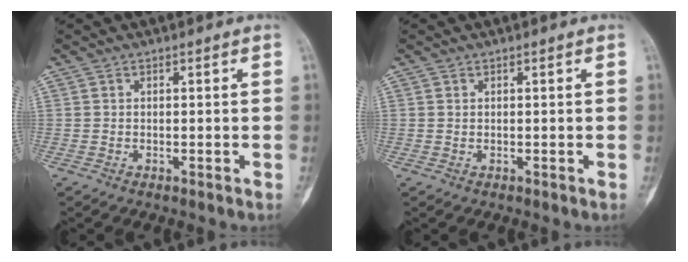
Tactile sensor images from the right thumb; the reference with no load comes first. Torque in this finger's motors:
{"motor_torque": [-0.03, -0.30, 0.05, 0.20, -0.02]}